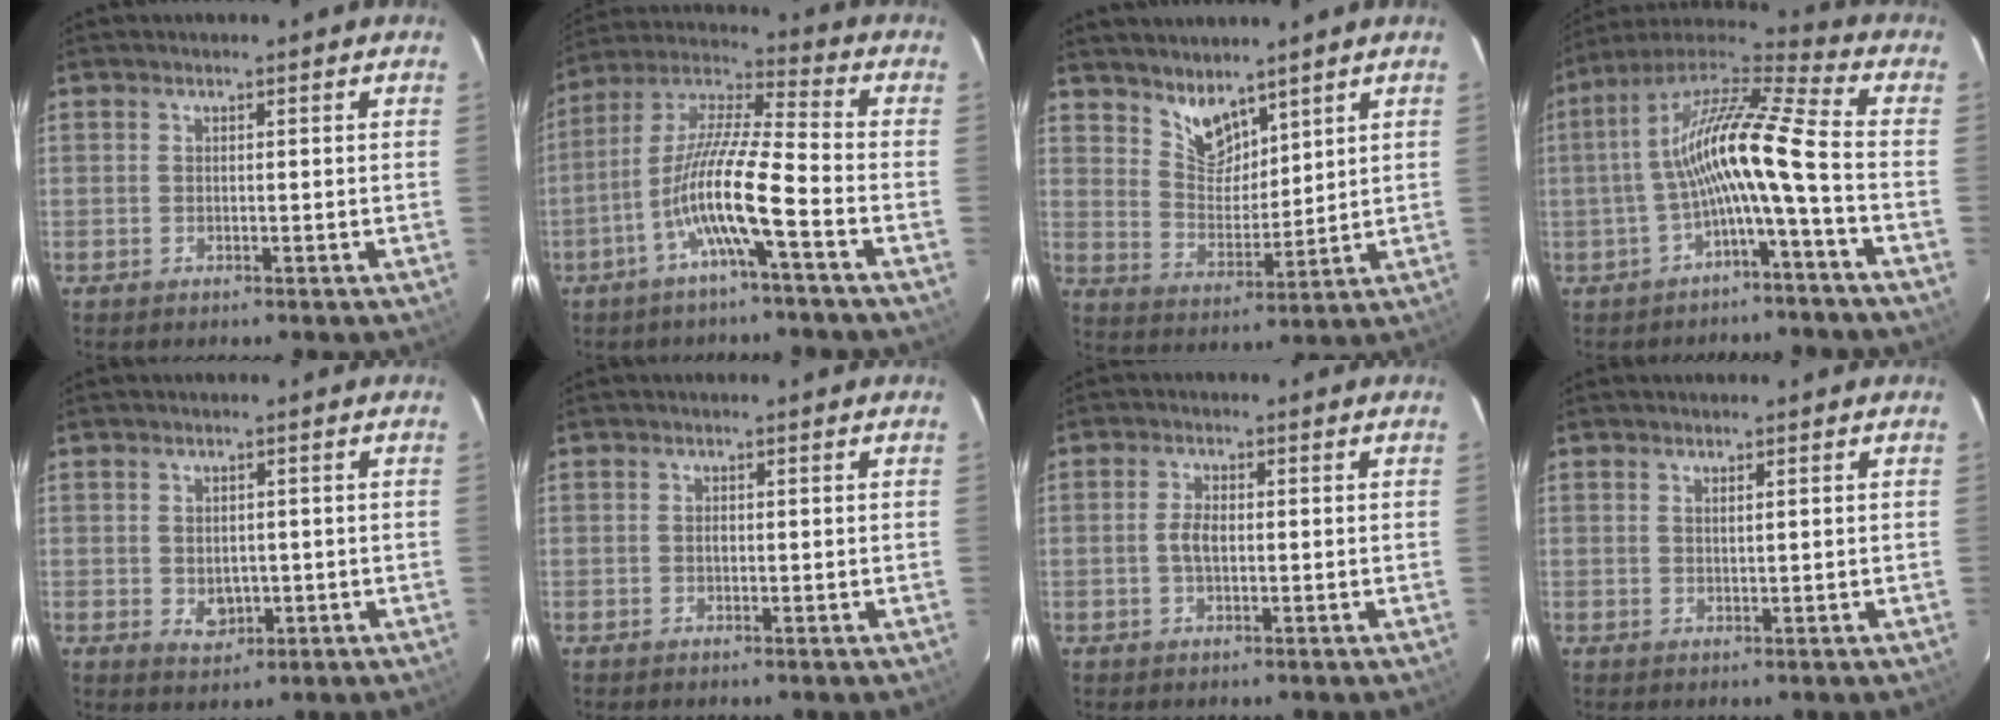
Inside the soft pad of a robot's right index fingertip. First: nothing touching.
{"total": 12.2, "force": [-5.3, 0.3, 11.0], "torque": [-0.217, 0.004, -0.107]}
{"total": 7.2, "force": [5.7, 3.3, 2.8], "torque": [-0.039, -0.001, 0.114]}
{"total": 14.3, "force": [-2.8, 0.9, 14.0], "torque": [-0.266, 0.018, -0.060]}
{"total": 3.7, "force": [-0.6, 3.0, 2.0], "torque": [-0.033, -0.004, 0.000]}
{"total": 0.6, "force": [-0.1, 0.4, 0.4], "torque": [-0.007, 0.003, -0.003]}
{"total": 2.8, "force": [-0.3, 1.3, 2.4], "torque": [-0.051, 0.003, -0.005]}
{"total": 0.8, "force": [0.5, -0.1, 0.6], "torque": [-0.010, 0.002, 0.010]}